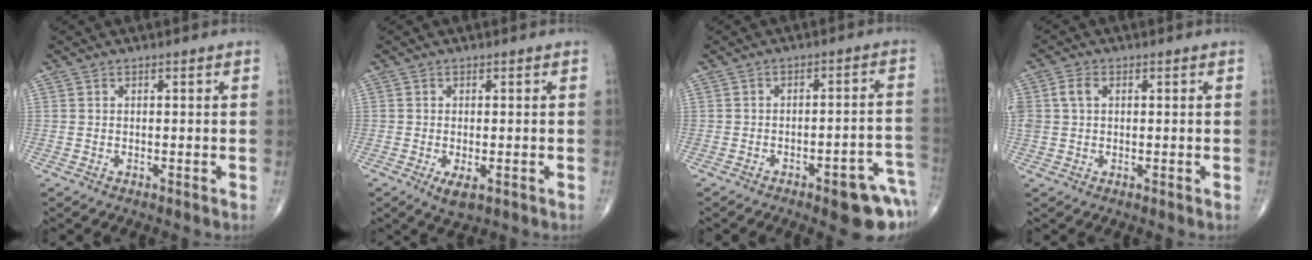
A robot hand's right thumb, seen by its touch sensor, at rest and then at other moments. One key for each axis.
{"total": 3.2, "fx": -1.2, "fy": 1.4, "fz": 2.7, "tx": -0.048, "ty": -0.008, "tz": -0.017}
{"total": 10.9, "fx": -5.8, "fy": 3.4, "fz": 8.6, "tx": -0.083, "ty": 0.040, "tz": -0.065}
{"total": 4.4, "fx": 0.9, "fy": 3.1, "fz": 3.0, "tx": -0.075, "ty": 0.013, "tz": 0.019}